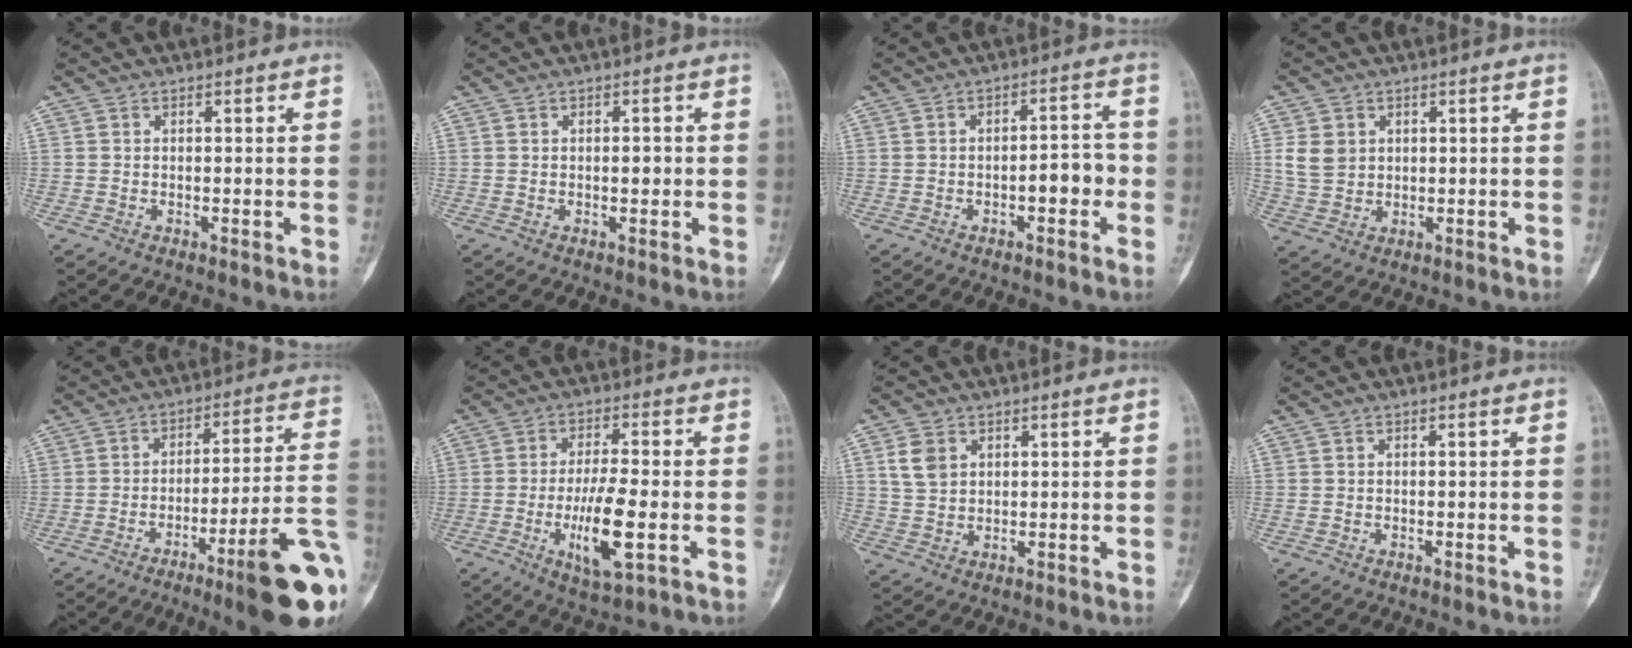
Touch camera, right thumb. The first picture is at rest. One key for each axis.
{"total": 1.8, "fx": 0.0, "fy": 0.9, "fz": 1.5, "tx": -0.016, "ty": 0.001, "tz": -0.003}
{"total": 5.3, "fx": -1.5, "fy": 2.3, "fz": 4.5, "tx": -0.053, "ty": 0.023, "tz": -0.023}
{"total": 5.6, "fx": 1.5, "fy": 4.5, "fz": 2.8, "tx": -0.041, "ty": -0.003, "tz": 0.037}
{"total": 18.0, "fx": -7.7, "fy": 2.2, "fz": 16.1, "tx": -0.174, "ty": 0.040, "tz": -0.106}
{"total": 10.6, "fx": -2.7, "fy": 2.7, "fz": 9.9, "tx": -0.186, "ty": -0.002, "tz": -0.042}
{"total": 4.8, "fx": 1.9, "fy": 3.5, "fz": 2.7, "tx": -0.041, "ty": -0.004, "tz": 0.041}
{"total": 0.0}